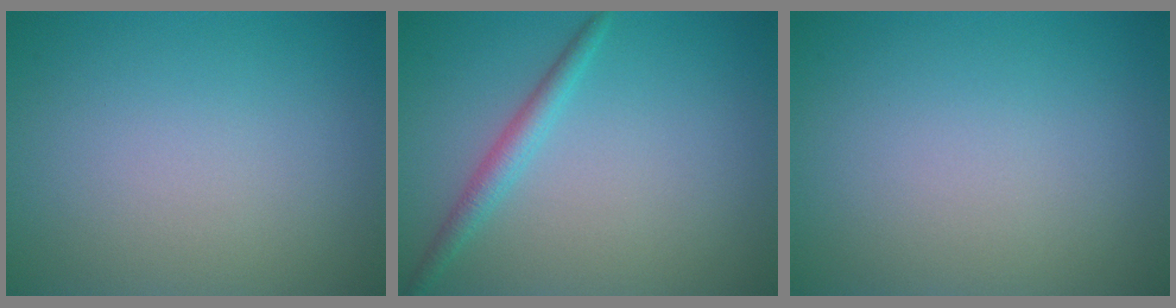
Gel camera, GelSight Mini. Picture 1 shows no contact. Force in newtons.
{"total": 2.0, "press": 2.0, "slide": 0.1}
{"total": 0.0}